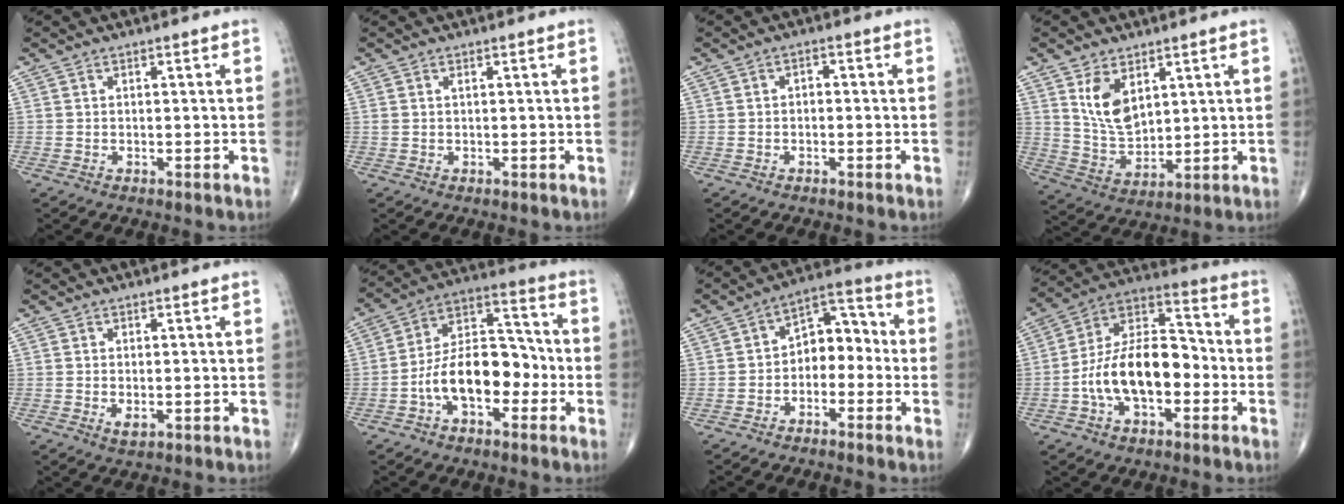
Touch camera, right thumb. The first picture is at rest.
{"total": 0.7, "force": [0.2, 0.3, 0.6], "torque": [-0.020, 0.010, 0.008]}
{"total": 1.3, "force": [-0.3, 0.9, 0.9], "torque": [-0.005, 0.007, -0.011]}
{"total": 8.7, "force": [3.9, 4.9, 6.0], "torque": [-0.093, -0.027, 0.086]}
{"total": 1.7, "force": [-0.3, 0.9, 1.5], "torque": [-0.027, -0.004, -0.003]}
{"total": 14.5, "force": [-4.2, 8.3, 11.1], "torque": [-0.165, 0.050, -0.080]}
{"total": 8.7, "force": [-1.8, 5.9, 6.2], "torque": [-0.058, 0.047, -0.047]}
{"total": 16.4, "force": [-3.7, 9.0, 13.2], "torque": [-0.219, 0.046, -0.071]}